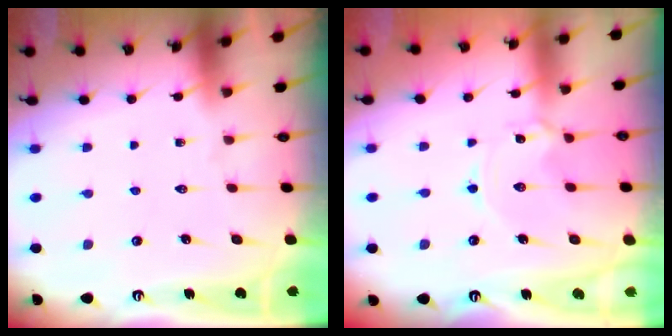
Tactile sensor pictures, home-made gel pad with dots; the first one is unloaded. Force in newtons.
{"total": 1.5, "press": 1.5, "slide": 0.1}